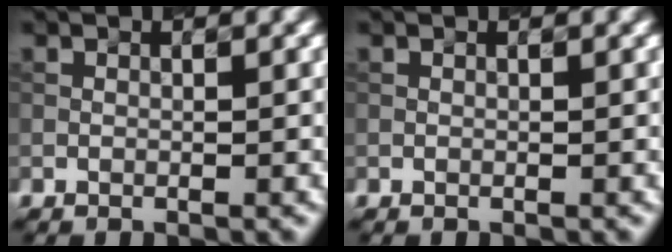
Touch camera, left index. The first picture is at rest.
{"total": 0.0}